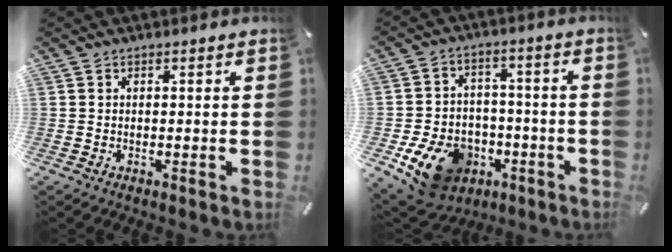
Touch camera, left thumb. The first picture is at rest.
{"total": 13.9, "force": [-6.3, 10.4, 6.7], "torque": [-0.102, 0.040, -0.100]}